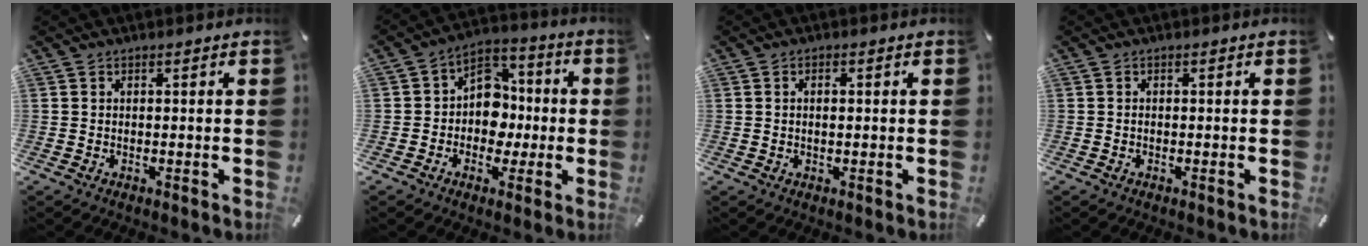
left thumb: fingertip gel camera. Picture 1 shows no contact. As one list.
[{"total": 10.6, "force": [-1.8, 9.3, 4.7], "torque": [-0.067, 0.023, -0.025]}, {"total": 1.3, "force": [0.0, 0.6, 1.1], "torque": [-0.022, 0.003, -0.002]}, {"total": 0.6, "force": [-0.4, 0.3, 0.3], "torque": [-0.007, 0.000, -0.007]}]